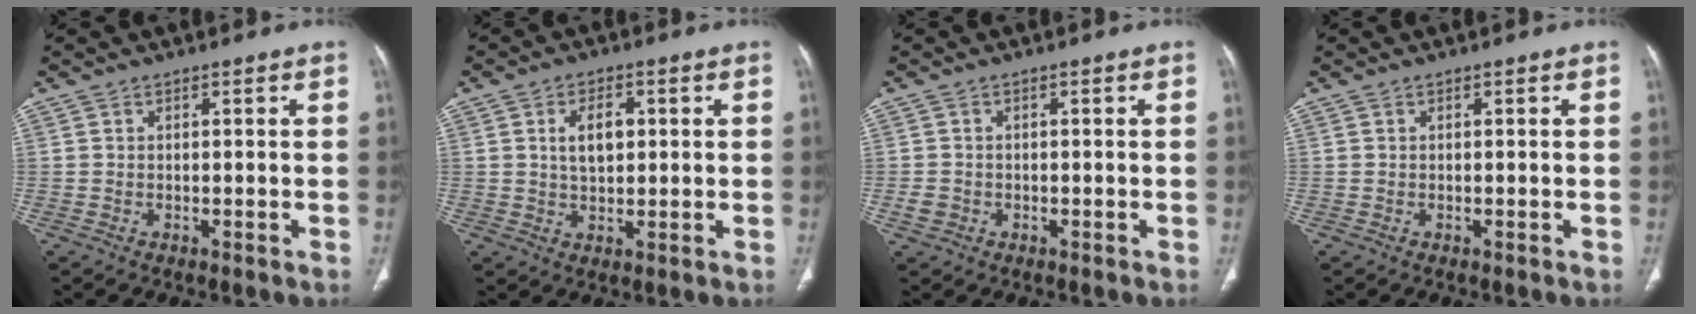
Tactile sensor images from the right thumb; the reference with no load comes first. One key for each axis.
{"total": 5.8, "fx": 1.2, "fy": 3.5, "fz": 4.5, "tx": -0.070, "ty": 0.000, "tz": 0.021}
{"total": 1.9, "fx": -0.7, "fy": 1.6, "fz": 0.7, "tx": -0.014, "ty": 0.004, "tz": -0.010}
{"total": 0.0}